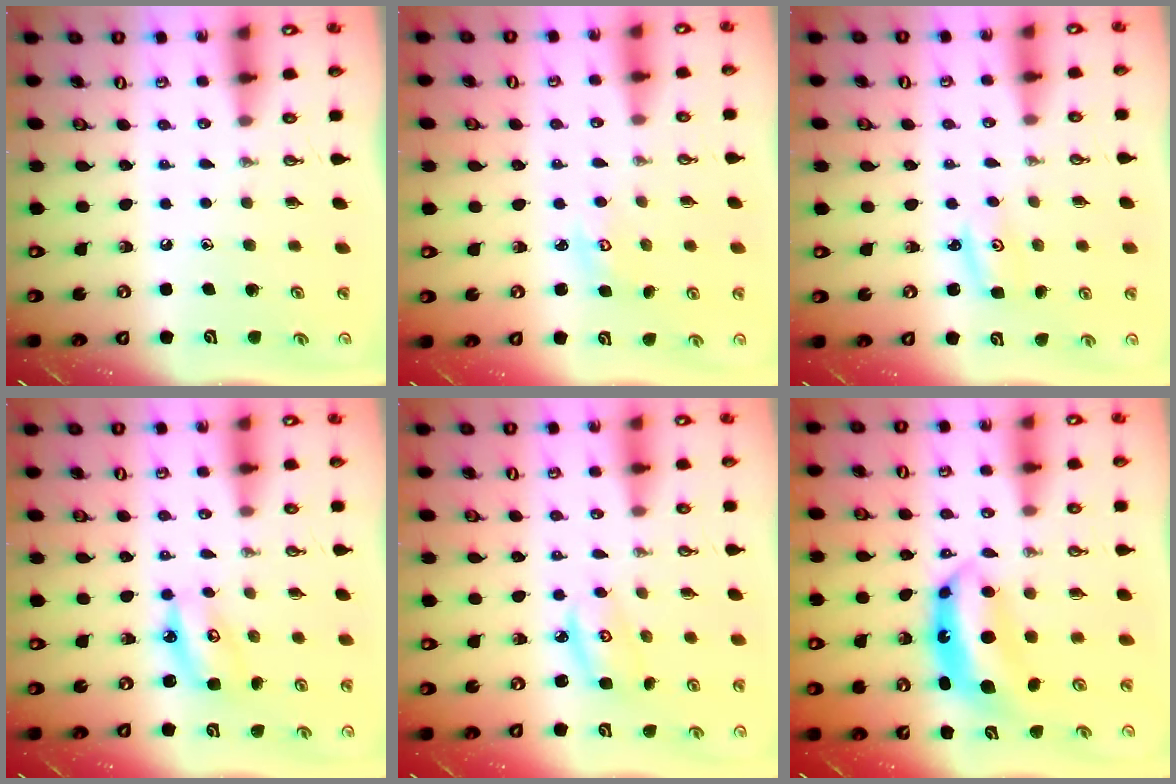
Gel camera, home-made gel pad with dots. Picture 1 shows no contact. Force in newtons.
{"total": 2.7, "press": 2.7, "slide": 0.4}
{"total": 3.0, "press": 3.0, "slide": 0.3}
{"total": 5.3, "press": 5.3, "slide": 0.5}
{"total": 4.2, "press": 4.2, "slide": 0.3}
{"total": 7.6, "press": 7.5, "slide": 0.7}